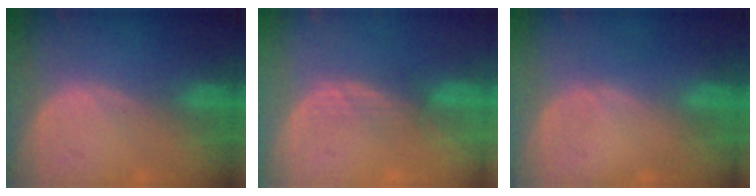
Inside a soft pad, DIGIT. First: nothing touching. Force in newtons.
{"total": 2.5, "press": 2.3, "slide": 0.9}
{"total": 0.0}